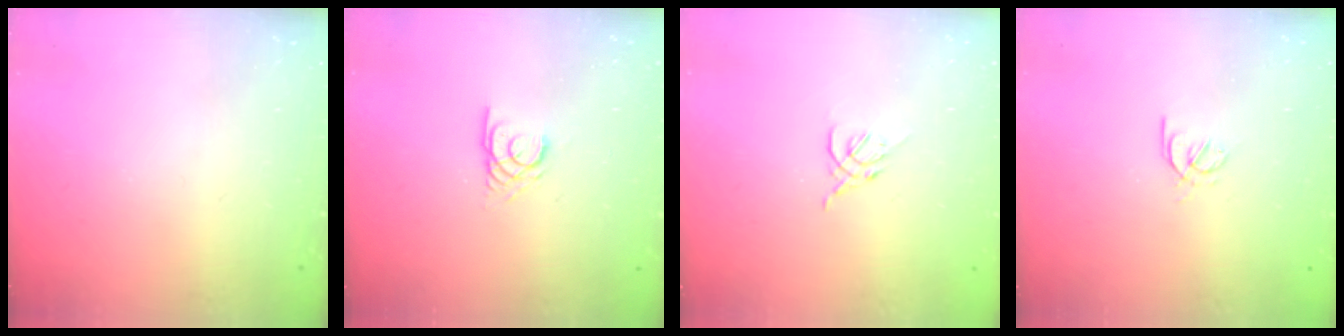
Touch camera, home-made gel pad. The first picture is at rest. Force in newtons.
{"total": 2.7, "press": 2.7, "slide": 0.1}
{"total": 2.6, "press": 2.5, "slide": 0.8}
{"total": 2.4, "press": 2.4, "slide": 0.5}